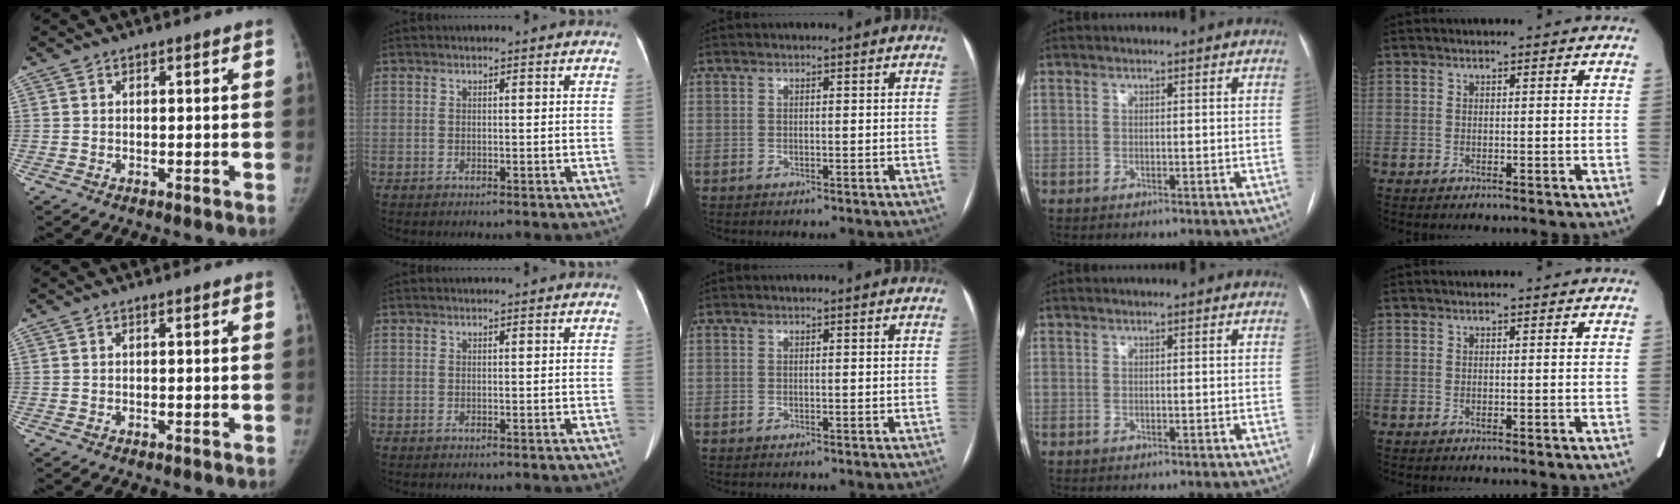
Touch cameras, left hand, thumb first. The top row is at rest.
{}